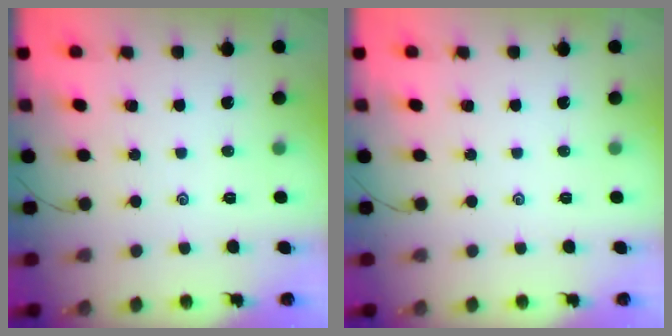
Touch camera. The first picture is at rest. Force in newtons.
{"total": 0.0}